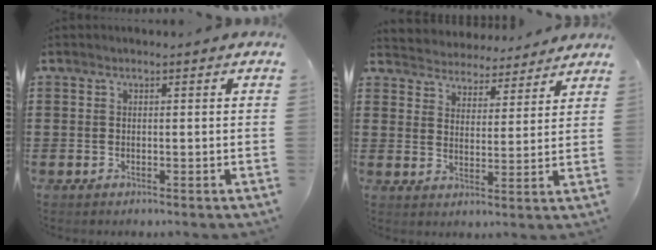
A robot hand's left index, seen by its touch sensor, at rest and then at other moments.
{"total": 4.1, "force": [4.0, 0.3, -0.7], "torque": [-0.010, -0.028, 0.068]}